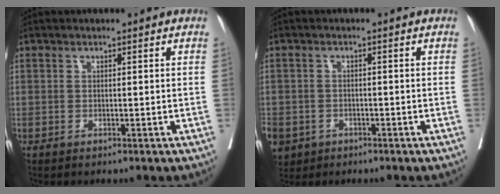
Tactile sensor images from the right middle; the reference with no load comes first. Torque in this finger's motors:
{"motor_torque": [1.09, -1.05, 1.05, 0.21]}